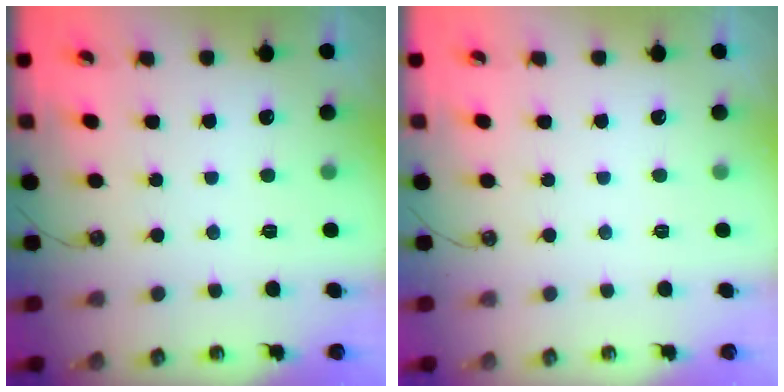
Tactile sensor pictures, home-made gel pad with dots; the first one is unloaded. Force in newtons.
{"total": 0.0}